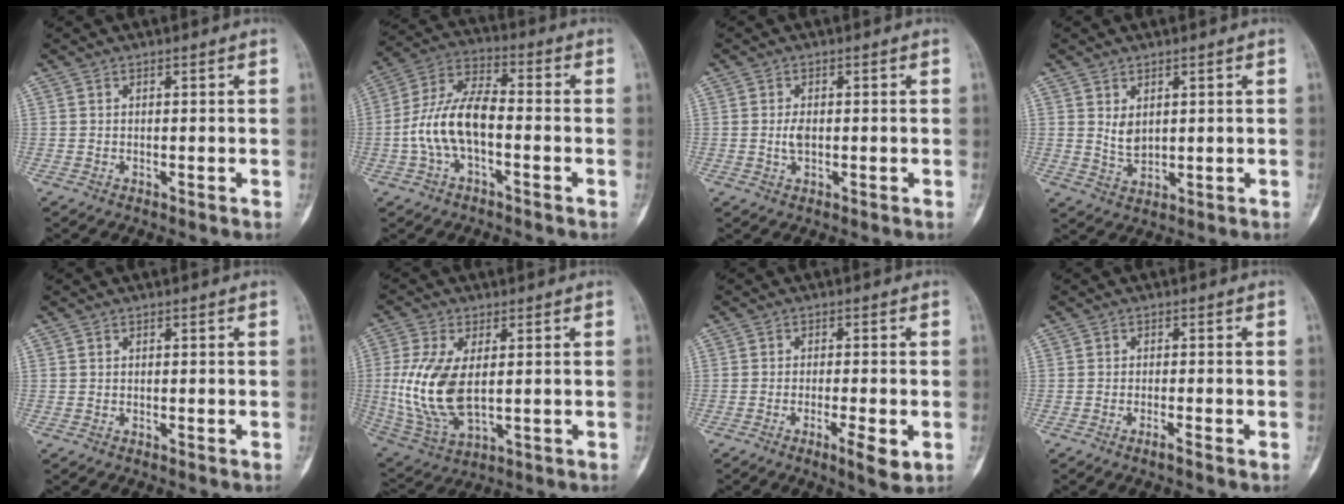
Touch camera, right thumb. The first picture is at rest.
{"total": 11.6, "force": [-2.3, 5.6, 9.9], "torque": [-0.199, 0.043, -0.051]}
{"total": 2.3, "force": [-0.1, 1.3, 1.9], "torque": [-0.037, 0.000, -0.003]}
{"total": 3.7, "force": [1.3, 2.3, 2.6], "torque": [-0.039, -0.016, 0.034]}
{"total": 0.0}
{"total": 13.9, "force": [0.8, 7.2, 11.9], "torque": [-0.256, -0.011, 0.030]}
{"total": 5.2, "force": [-1.9, 1.0, 4.7], "torque": [-0.077, -0.006, -0.032]}
{"total": 1.7, "force": [-1.1, 0.0, 1.3], "torque": [-0.027, 0.001, -0.024]}